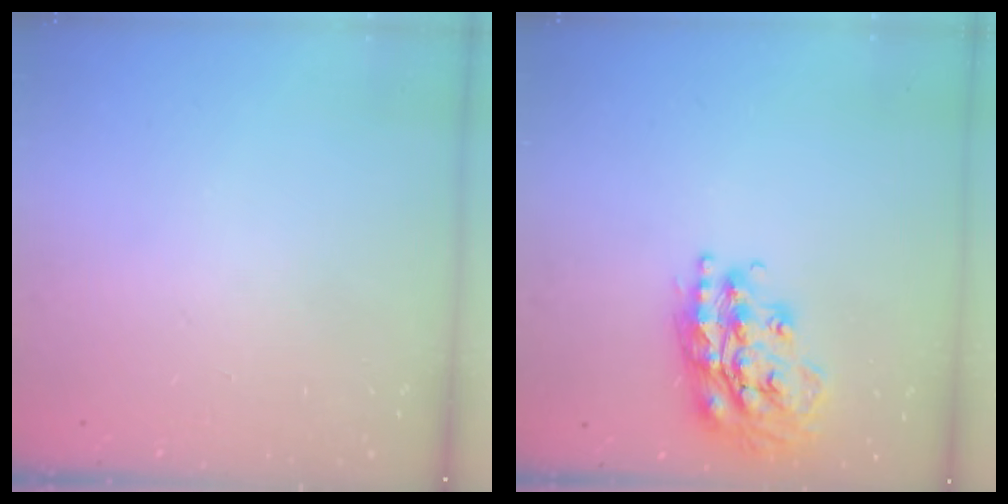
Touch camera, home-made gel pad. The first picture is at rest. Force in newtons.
{"total": 19.2, "press": 19.1, "slide": 1.6}